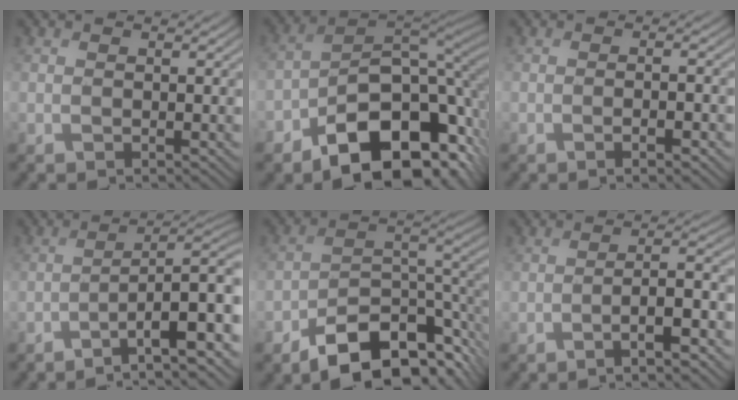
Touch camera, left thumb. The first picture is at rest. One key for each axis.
{"total": 17.0, "fx": -7.9, "fy": 10.3, "fz": 11.0, "tx": -0.160, "ty": -0.032, "tz": -0.129}
{"total": 2.6, "fx": -1.1, "fy": 0.4, "fz": 2.3, "tx": -0.039, "ty": 0.004, "tz": -0.020}
{"total": 11.1, "fx": -5.1, "fy": 3.3, "fz": 9.3, "tx": -0.114, "ty": 0.004, "tz": -0.079}
{"total": 13.2, "fx": -8.2, "fy": 6.4, "fz": 8.1, "tx": -0.124, "ty": -0.018, "tz": -0.148}
{"total": 5.9, "fx": -3.0, "fy": 1.0, "fz": 5.0, "tx": -0.074, "ty": 0.013, "tz": -0.059}